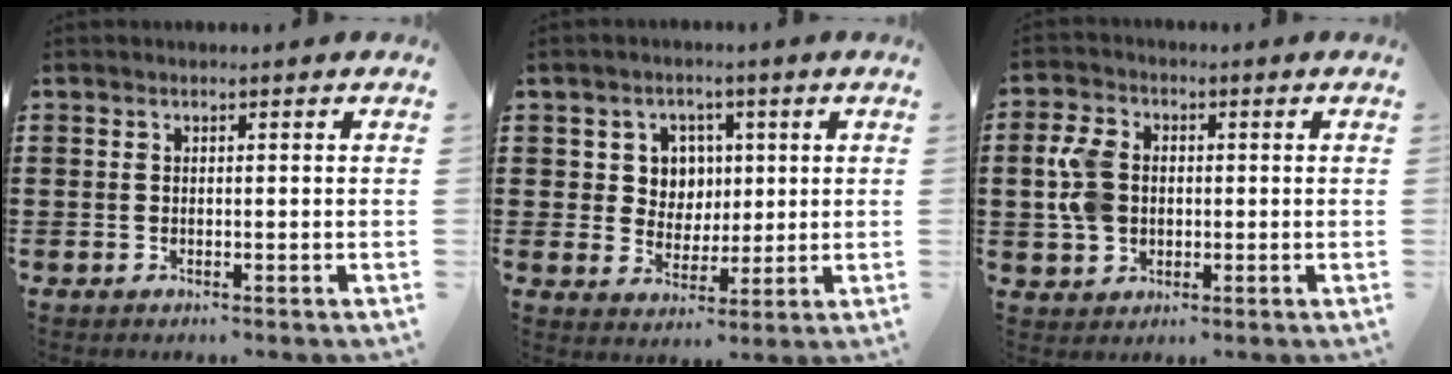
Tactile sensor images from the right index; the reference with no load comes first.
{"total": 5.2, "force": [1.5, 4.8, 1.5], "torque": [-0.053, 0.017, 0.026]}
{"total": 6.3, "force": [0.5, 4.7, 4.1], "torque": [-0.112, 0.010, 0.003]}